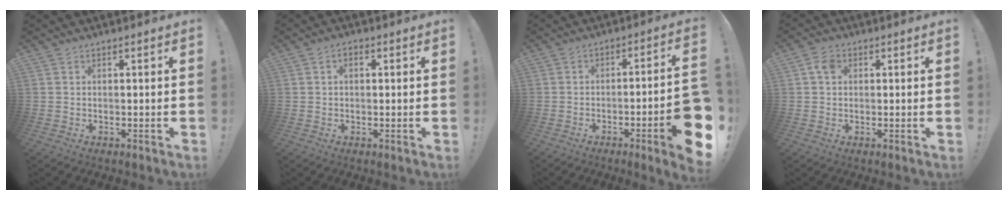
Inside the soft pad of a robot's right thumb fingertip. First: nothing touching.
{"total": 1.9, "force": [0.2, 1.3, 1.4], "torque": [-0.021, 0.004, 0.002]}
{"total": 11.5, "force": [-4.5, 1.0, 10.5], "torque": [-0.149, 0.011, -0.065]}
{"total": 3.8, "force": [1.2, 2.7, 2.4], "torque": [-0.048, 0.008, 0.024]}